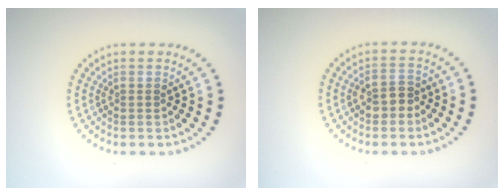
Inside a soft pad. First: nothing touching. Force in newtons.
{"total": 2.1, "press": 2.0, "slide": 0.4}